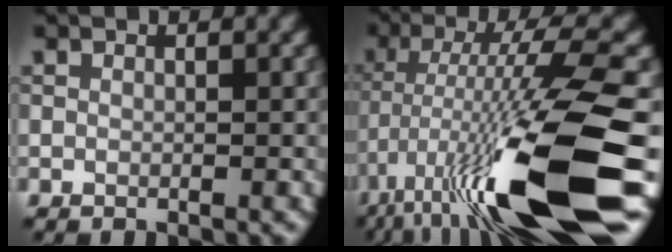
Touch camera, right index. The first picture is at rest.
{"total": 15.8, "force": [-5.8, 2.7, 14.4], "torque": [-0.252, -0.001, -0.090]}